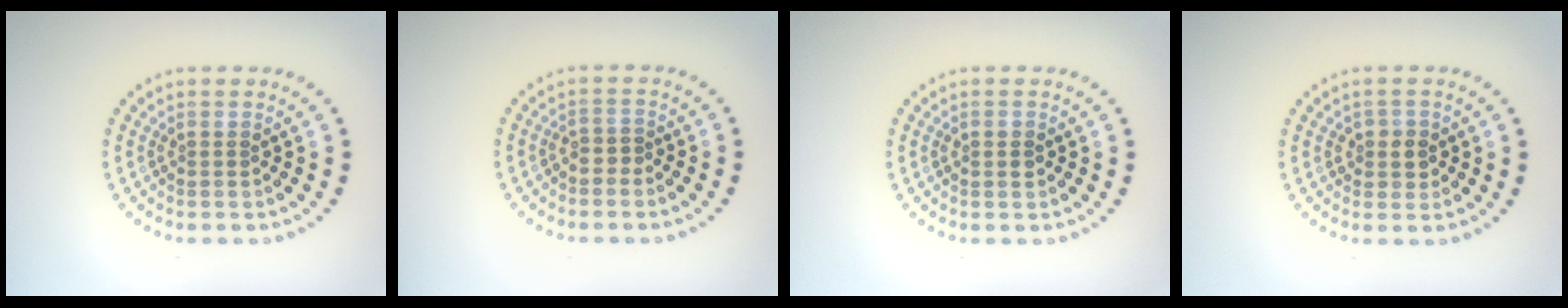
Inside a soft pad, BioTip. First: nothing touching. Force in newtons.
{"total": 0.8, "press": 0.7, "slide": 0.5}
{"total": 1.4, "press": 1.4, "slide": 0.2}
{"total": 1.8, "press": 1.6, "slide": 0.7}